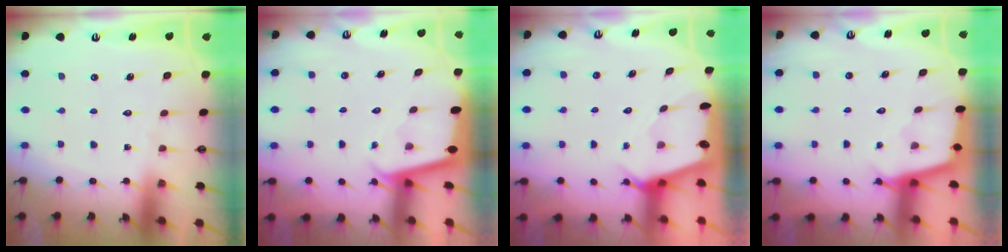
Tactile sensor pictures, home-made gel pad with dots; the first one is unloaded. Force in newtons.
{"total": 1.7, "press": 1.7, "slide": 0.0}
{"total": 2.4, "press": 2.4, "slide": 0.2}
{"total": 2.3, "press": 2.3, "slide": 0.2}